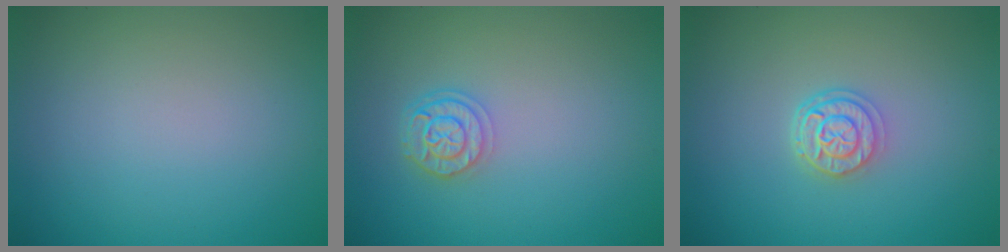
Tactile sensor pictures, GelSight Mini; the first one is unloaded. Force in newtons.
{"total": 2.3, "press": 1.9, "slide": 1.3}
{"total": 2.6, "press": 2.1, "slide": 1.5}